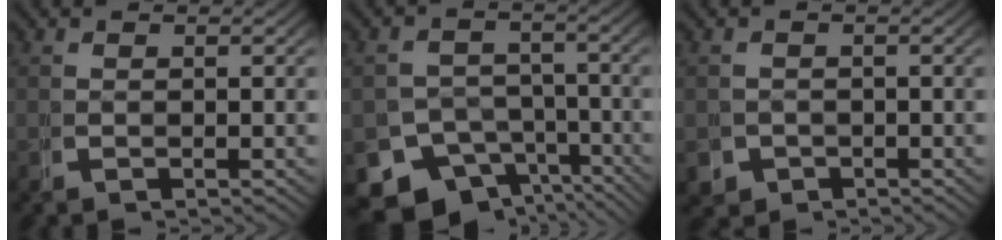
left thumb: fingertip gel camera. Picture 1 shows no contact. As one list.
[{"total": 11.4, "force": [-6.3, 8.2, 5.0], "torque": [-0.090, -0.057, -0.092]}, {"total": 3.5, "force": [-2.1, 2.7, 0.7], "torque": [-0.022, -0.026, -0.027]}]